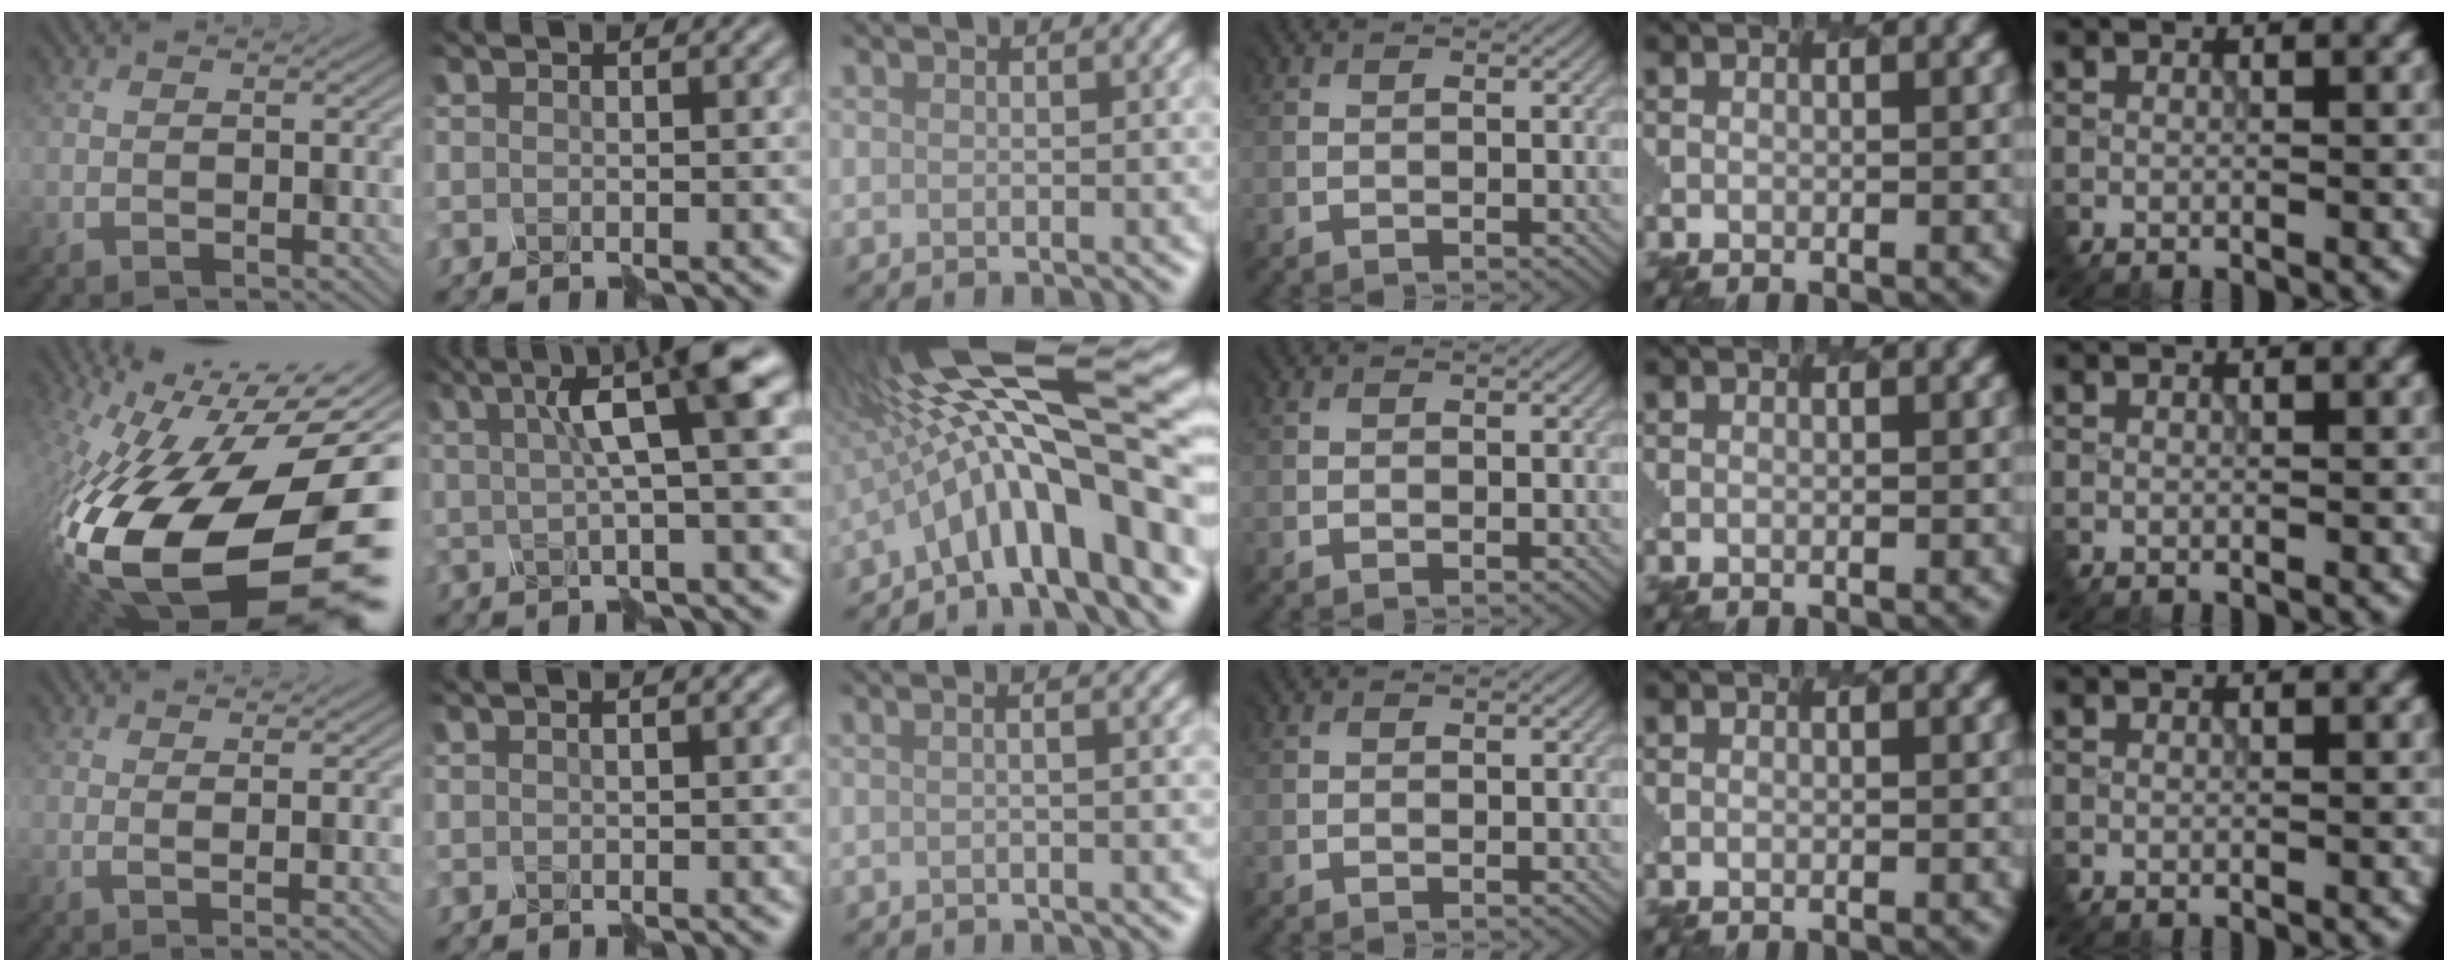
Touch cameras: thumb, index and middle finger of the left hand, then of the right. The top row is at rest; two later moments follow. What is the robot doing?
{"motion": "disassemble", "object": "hinged jar"}